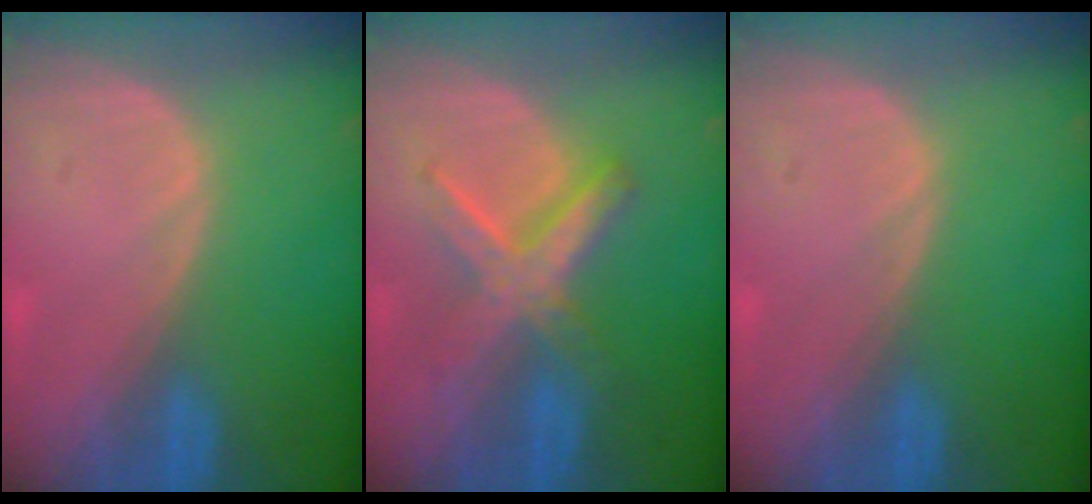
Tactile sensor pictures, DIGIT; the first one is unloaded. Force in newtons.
{"total": 6.6, "press": 6.6, "slide": 0.2}
{"total": 0.0}